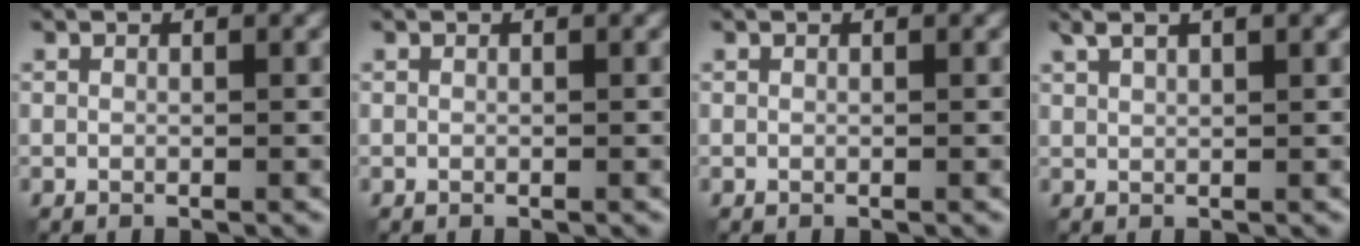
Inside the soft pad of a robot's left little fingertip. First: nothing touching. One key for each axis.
{"total": 0.0}
{"total": 0.0}
{"total": 3.4, "fx": 2.2, "fy": 1.0, "fz": 2.5, "tx": -0.038, "ty": 0.004, "tz": 0.033}